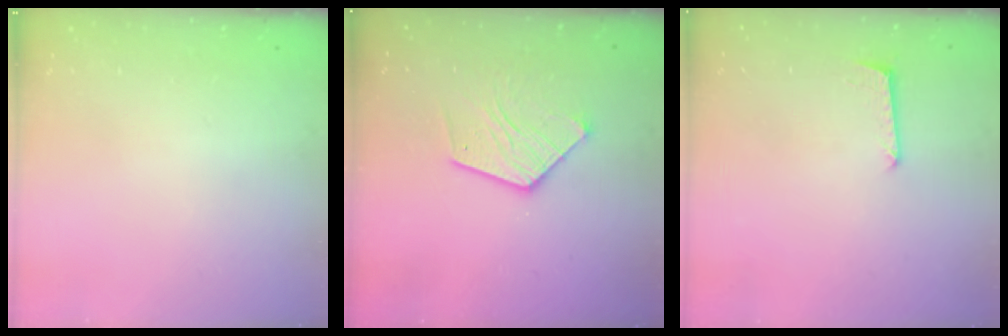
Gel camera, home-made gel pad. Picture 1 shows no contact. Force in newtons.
{"total": 12.5, "press": 12.4, "slide": 1.3}
{"total": 5.6, "press": 5.5, "slide": 0.5}